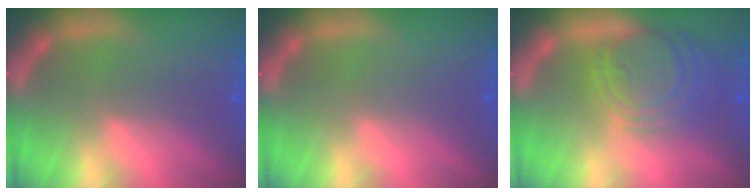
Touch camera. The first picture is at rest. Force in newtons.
{"total": 0.0}
{"total": 8.5}